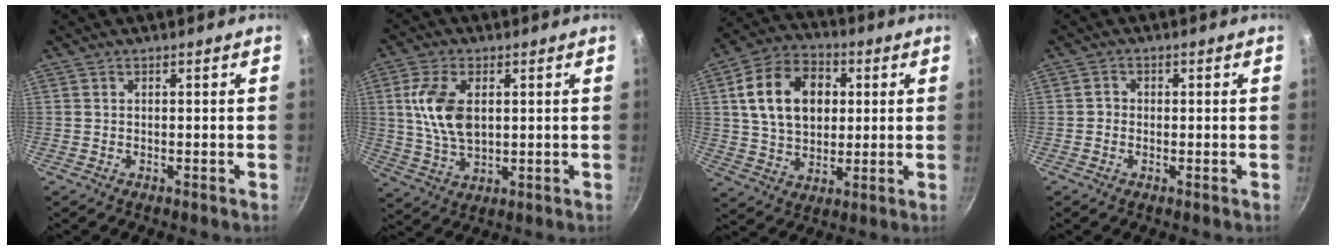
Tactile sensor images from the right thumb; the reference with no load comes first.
{"total": 10.3, "force": [1.9, 5.8, 8.4], "torque": [-0.158, -0.008, 0.036]}
{"total": 15.9, "force": [3.3, 11.4, 10.6], "torque": [-0.158, 0.010, 0.049]}
{"total": 1.5, "force": [-0.3, 1.4, 0.5], "torque": [-0.001, 0.005, -0.009]}